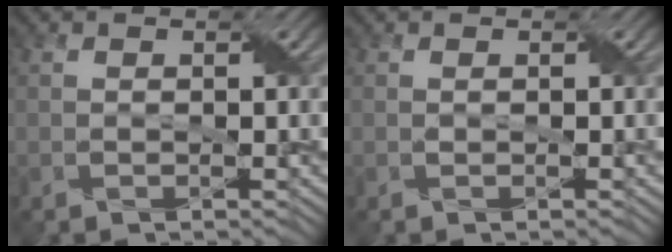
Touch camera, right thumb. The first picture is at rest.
{"total": 0.0}